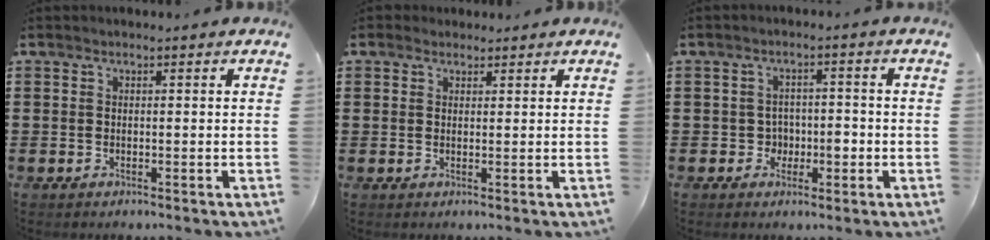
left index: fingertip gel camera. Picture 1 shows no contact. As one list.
[{"total": 1.6, "force": [1.4, 0.7, 0.1], "torque": [-0.006, 0.005, 0.028]}, {"total": 3.1, "force": [-0.9, 2.6, 1.4], "torque": [-0.037, 0.006, -0.024]}]